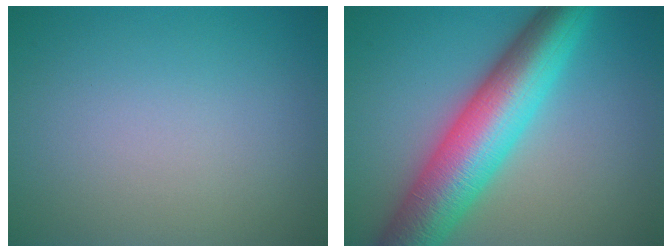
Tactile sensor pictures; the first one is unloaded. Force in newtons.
{"total": 10.5, "press": 10.5, "slide": 0.1}